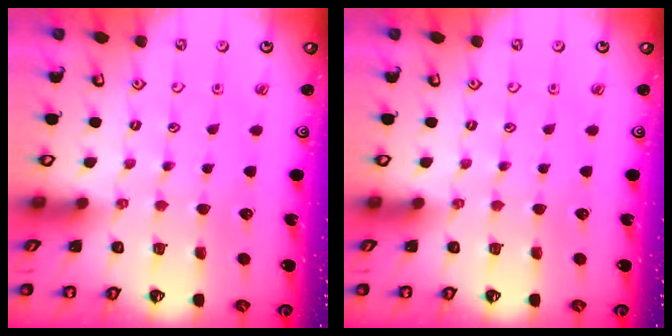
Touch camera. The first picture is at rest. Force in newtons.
{"total": 0.0}